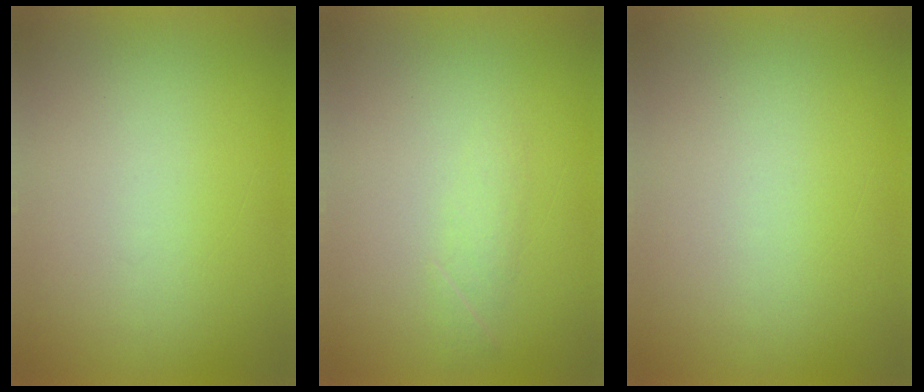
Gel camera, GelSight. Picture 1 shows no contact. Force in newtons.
{"total": 1.7}
{"total": 0.0}